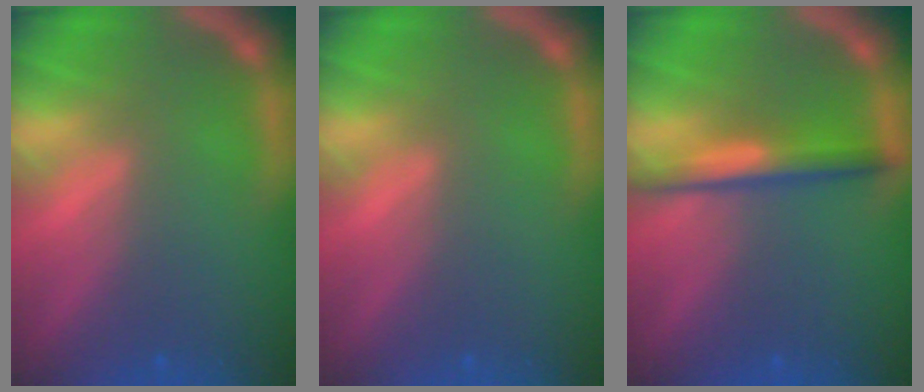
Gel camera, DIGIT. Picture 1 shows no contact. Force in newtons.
{"total": 0.0}
{"total": 3.5}